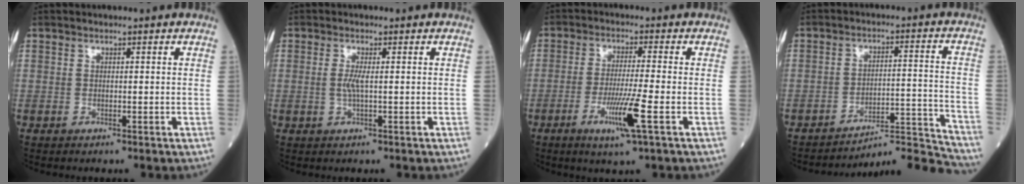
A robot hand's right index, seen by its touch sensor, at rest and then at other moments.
{"total": 2.1, "force": [0.1, 0.1, 2.1], "torque": [-0.050, -0.001, 0.001]}
{"total": 5.3, "force": [-2.1, -0.6, 4.8], "torque": [-0.092, -0.013, -0.042]}
{"total": 11.1, "force": [-10.8, -2.2, -1.3], "torque": [0.032, 0.041, -0.162]}